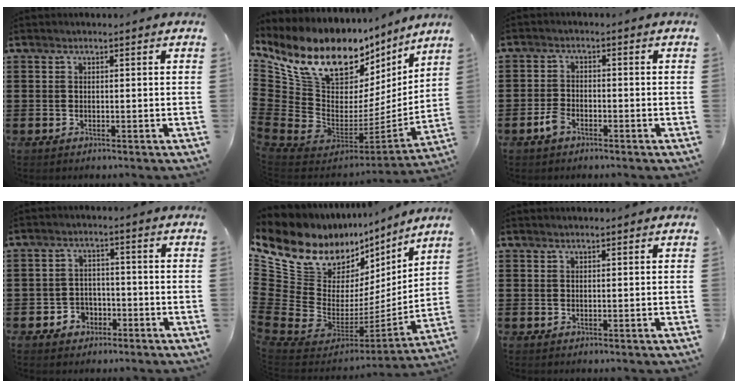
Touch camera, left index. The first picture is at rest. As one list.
[{"total": 14.5, "force": [9.9, 7.3, 7.5], "torque": [-0.156, -0.080, 0.173]}, {"total": 2.7, "force": [-1.7, 1.4, 1.6], "torque": [-0.044, 0.000, -0.037]}, {"total": 3.2, "force": [-2.3, 2.2, 0.6], "torque": [-0.018, 0.008, -0.049]}, {"total": 13.4, "force": [8.4, 8.5, 6.0], "torque": [-0.154, -0.079, 0.148]}, {"total": 0.5, "force": [0.5, 0.0, 0.1], "torque": [-0.004, -0.001, 0.010]}]